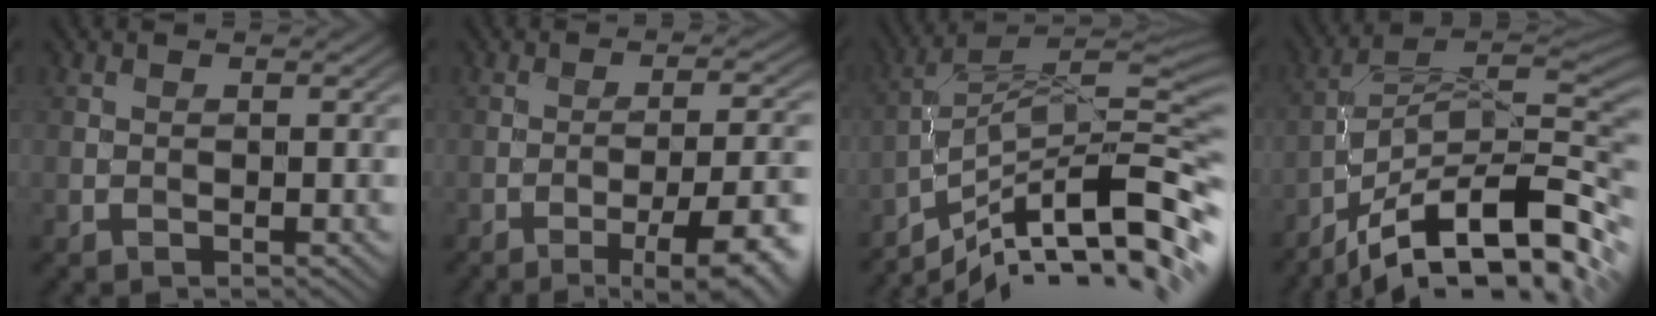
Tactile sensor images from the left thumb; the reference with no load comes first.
{"total": 10.5, "force": [-5.7, 2.6, 8.4], "torque": [-0.118, 0.012, -0.071]}
{"total": 13.7, "force": [-7.2, 3.4, 11.2], "torque": [-0.215, 0.015, -0.122]}
{"total": 14.9, "force": [-8.8, 4.2, 11.2], "torque": [-0.206, 0.012, -0.153]}